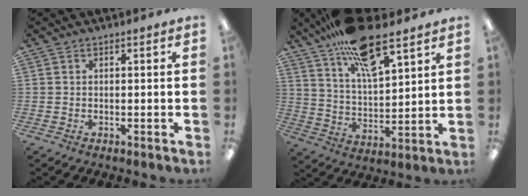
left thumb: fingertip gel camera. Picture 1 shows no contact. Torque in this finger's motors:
{"motor_torque": [5.03, -0.02, 1.58, -1.19, 0.15]}